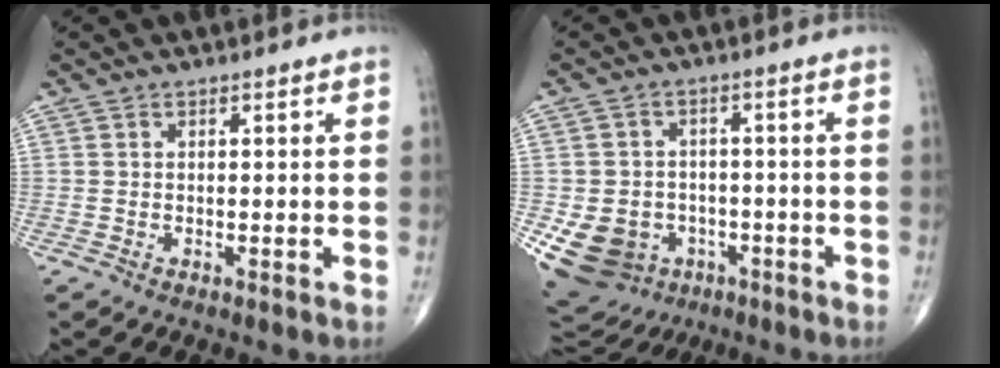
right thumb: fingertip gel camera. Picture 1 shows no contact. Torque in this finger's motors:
{"motor_torque": [1.60, 1.19, 0.33, -0.48, 0.09]}